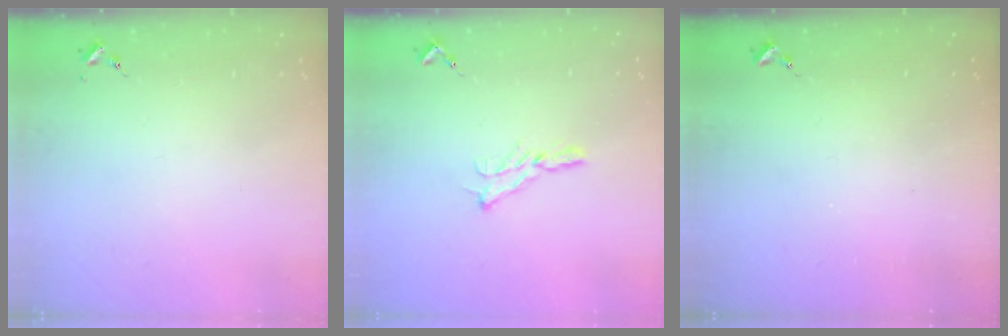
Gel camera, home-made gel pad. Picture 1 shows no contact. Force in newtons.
{"total": 6.9, "press": 6.9, "slide": 0.3}
{"total": 0.0}